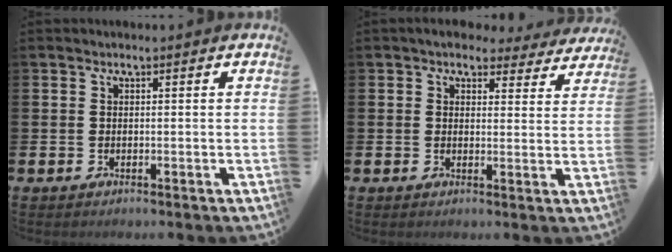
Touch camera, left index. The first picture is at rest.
{"total": 4.1, "force": [3.6, 1.7, 0.7], "torque": [-0.015, -0.019, 0.061]}